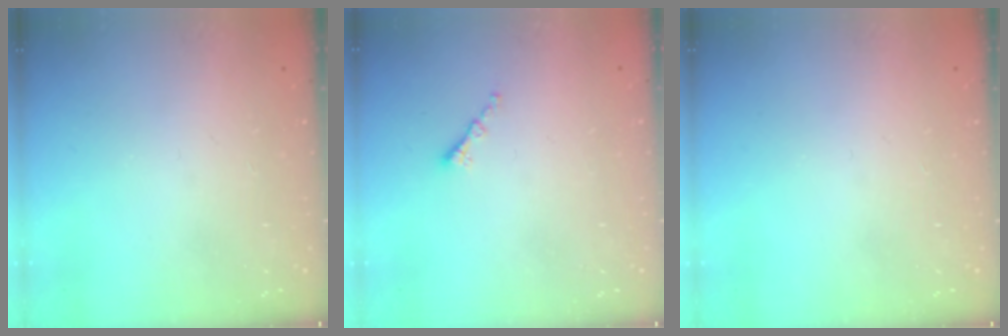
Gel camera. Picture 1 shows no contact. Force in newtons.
{"total": 0.8, "press": 0.8, "slide": 0.2}
{"total": 0.0}